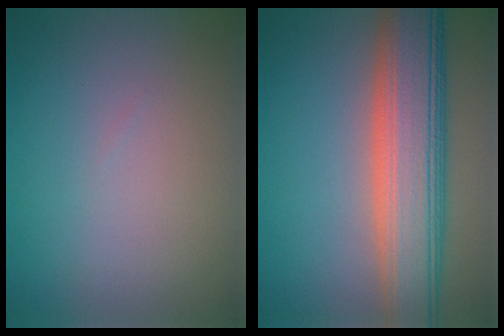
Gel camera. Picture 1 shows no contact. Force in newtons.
{"total": 9.4, "press": 9.4, "slide": 0.4}